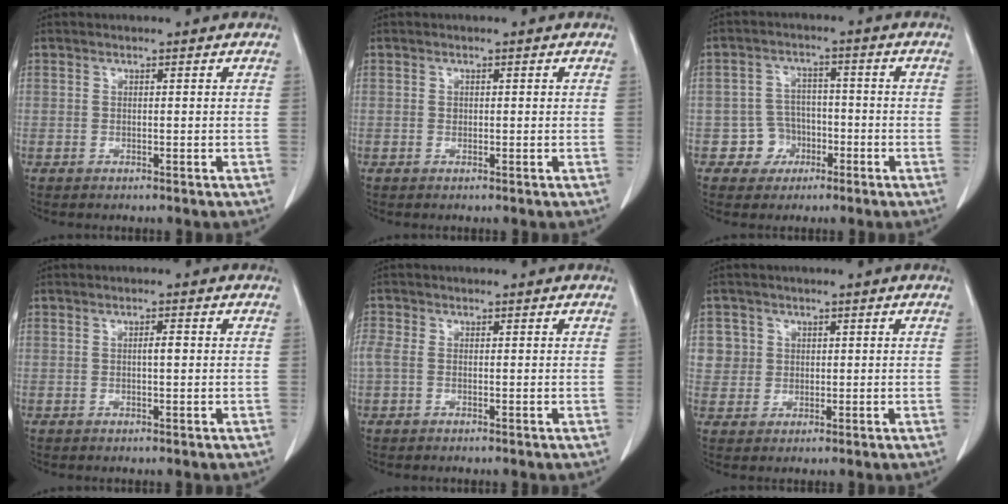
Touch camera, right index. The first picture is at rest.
{"total": 0.6, "force": [0.1, 0.5, 0.2], "torque": [-0.001, 0.001, 0.001]}
{"total": 4.8, "force": [-2.0, 4.4, 0.2], "torque": [0.007, 0.017, -0.029]}
{"total": 1.3, "force": [0.1, 0.2, 1.3], "torque": [-0.023, 0.003, 0.000]}
{"total": 2.9, "force": [0.0, 2.0, 2.1], "torque": [-0.079, 0.019, 0.005]}
{"total": 4.0, "force": [1.2, 3.8, -0.1], "torque": [0.021, 0.004, 0.023]}